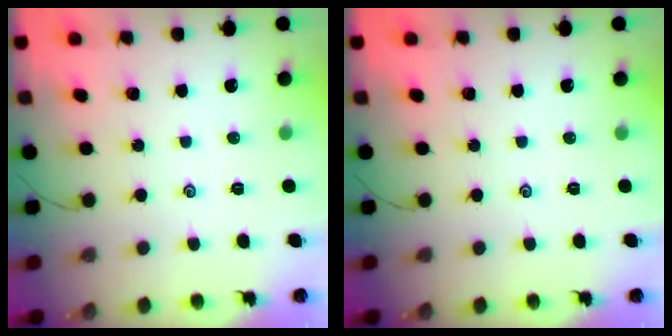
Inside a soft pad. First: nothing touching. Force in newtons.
{"total": 0.0}